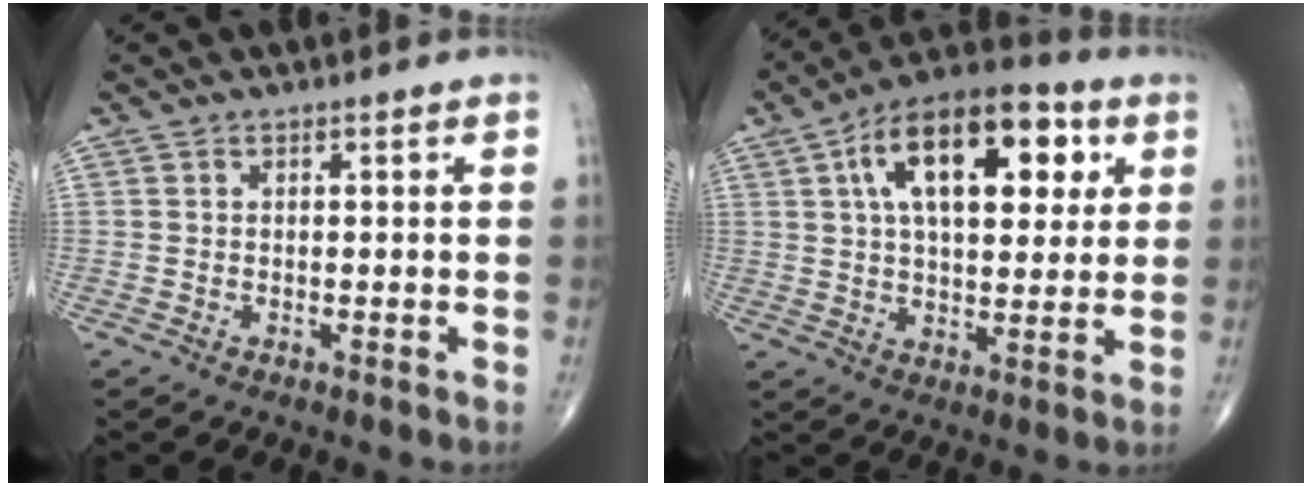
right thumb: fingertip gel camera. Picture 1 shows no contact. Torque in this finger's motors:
{"motor_torque": [0.79, 4.21, 1.40, 0.17, 0.14]}